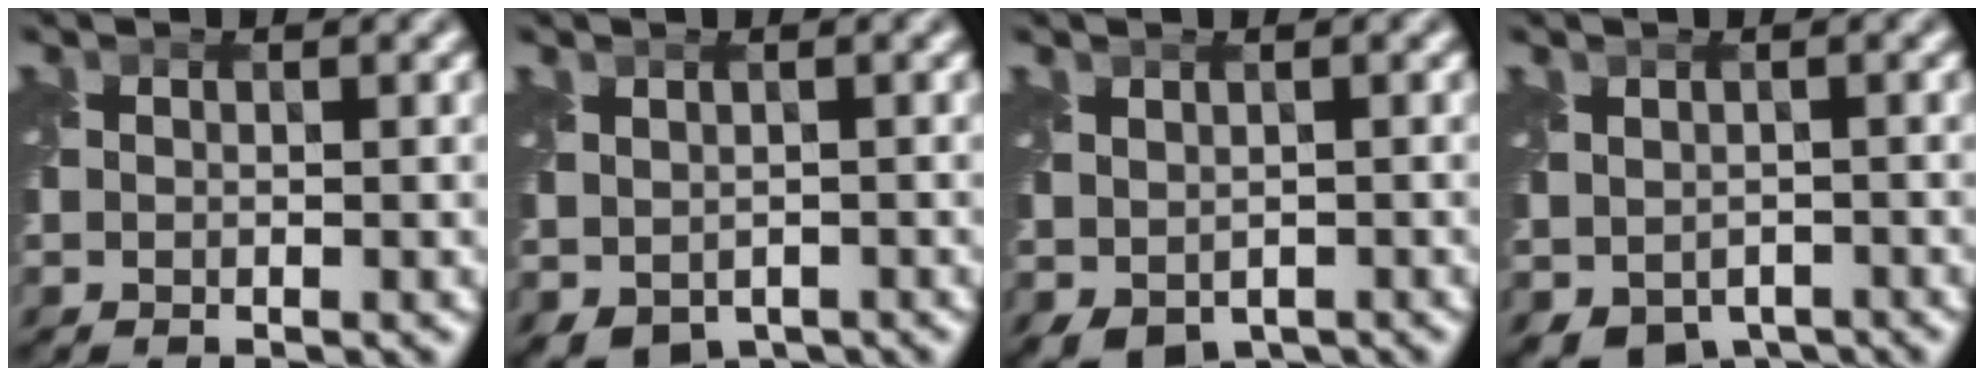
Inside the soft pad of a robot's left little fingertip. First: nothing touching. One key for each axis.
{"total": 2.1, "fx": -0.5, "fy": 1.7, "fz": 1.3, "tx": -0.027, "ty": -0.002, "tz": 0.002}
{"total": 2.3, "fx": -0.4, "fy": 1.7, "fz": 1.4, "tx": -0.030, "ty": 0.000, "tz": 0.003}
{"total": 3.4, "fx": -1.4, "fy": 2.6, "fz": 1.7, "tx": -0.028, "ty": -0.009, "tz": -0.008}